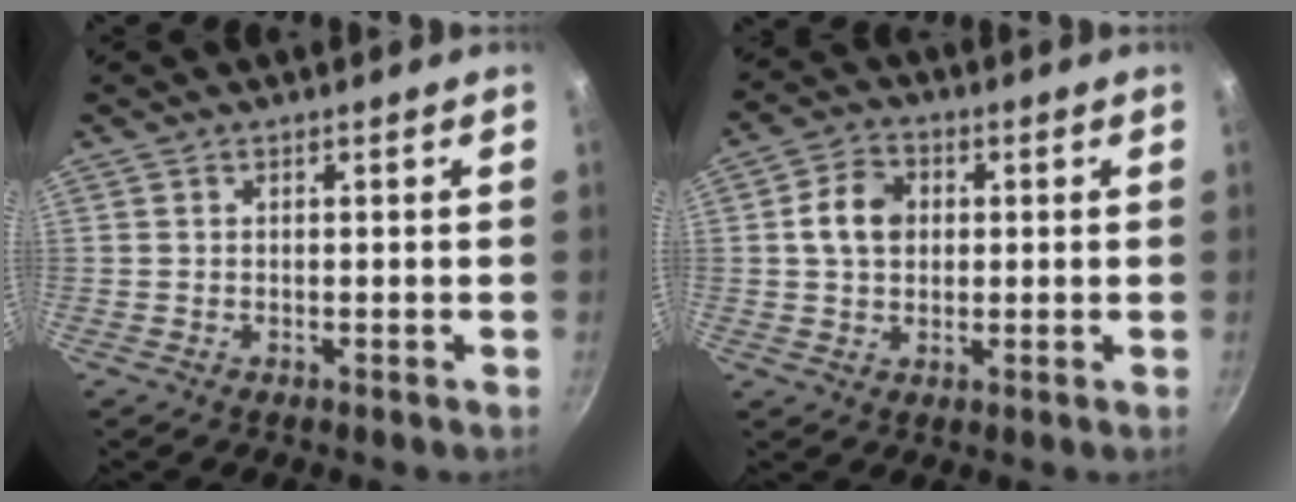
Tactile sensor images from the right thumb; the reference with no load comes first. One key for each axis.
{"total": 7.4, "fx": 1.0, "fy": 5.8, "fz": 4.5, "tx": -0.062, "ty": 0.011, "tz": 0.010}